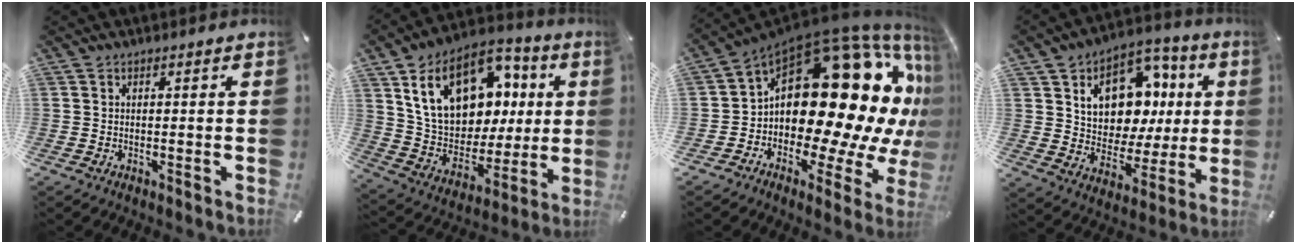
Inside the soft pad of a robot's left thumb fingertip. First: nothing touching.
{"total": 20.9, "force": [7.6, 15.0, 12.3], "torque": [-0.222, -0.024, 0.143]}
{"total": 27.4, "force": [5.7, 16.1, 21.4], "torque": [-0.316, -0.072, 0.120]}
{"total": 15.8, "force": [5.5, 12.0, 8.6], "torque": [-0.127, -0.028, 0.105]}